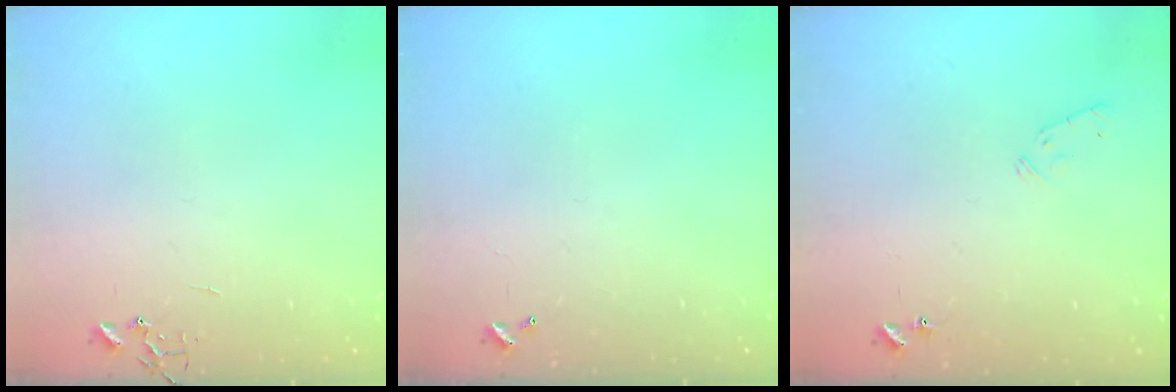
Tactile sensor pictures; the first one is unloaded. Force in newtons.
{"total": 0.0}
{"total": 6.7, "press": 6.7, "slide": 1.0}